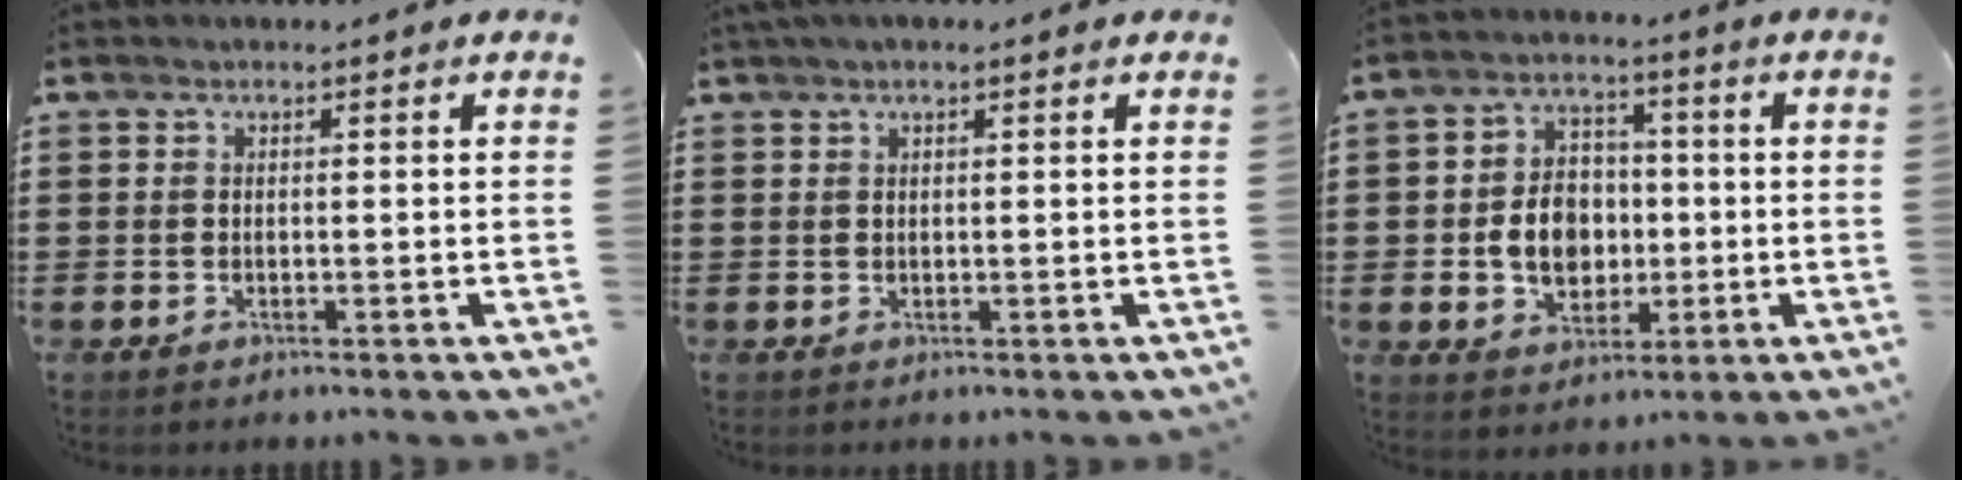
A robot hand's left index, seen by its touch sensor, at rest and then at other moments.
{"total": 1.2, "force": [0.6, 0.0, 1.0], "torque": [-0.020, 0.001, 0.012]}
{"total": 7.7, "force": [-0.6, 6.3, 4.4], "torque": [-0.085, 0.011, -0.013]}